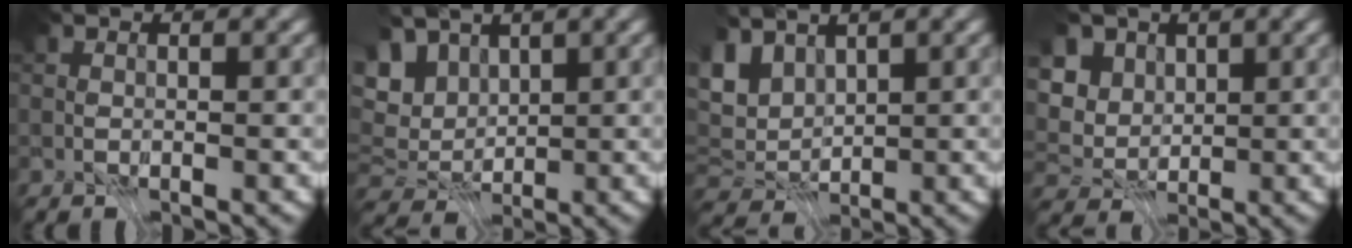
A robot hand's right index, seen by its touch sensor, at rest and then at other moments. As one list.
[{"total": 5.7, "force": [1.6, 3.3, 4.4], "torque": [-0.087, 0.003, 0.037]}, {"total": 3.5, "force": [1.0, 1.0, 3.2], "torque": [-0.081, 0.004, 0.036]}, {"total": 4.9, "force": [1.3, 3.8, 2.9], "torque": [-0.065, 0.004, 0.016]}]